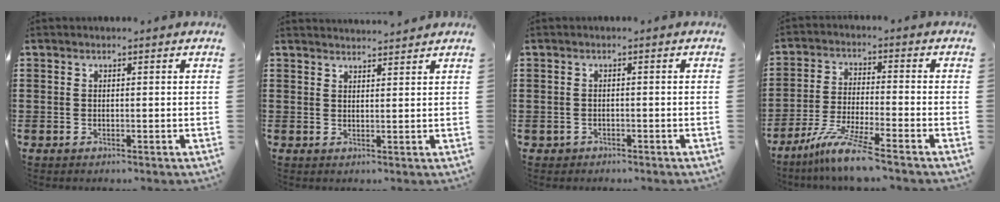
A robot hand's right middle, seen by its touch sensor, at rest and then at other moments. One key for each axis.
{"total": 2.2, "fx": 2.2, "fy": -0.1, "fz": -0.1, "tx": -0.005, "ty": -0.001, "tz": 0.043}
{"total": 0.9, "fx": -0.7, "fy": 0.5, "fz": -0.1, "tx": -0.001, "ty": 0.003, "tz": -0.017}
{"total": 7.8, "fx": -6.2, "fy": 0.0, "fz": 4.8, "tx": -0.100, "ty": -0.014, "tz": -0.119}